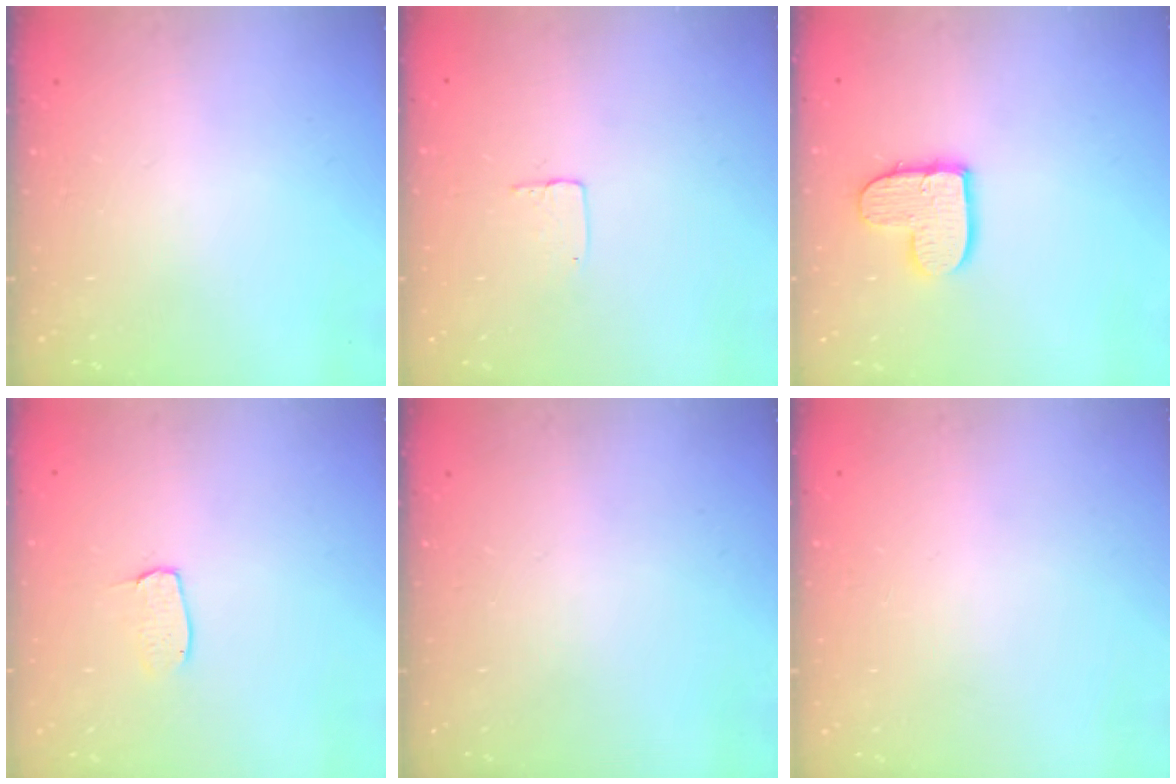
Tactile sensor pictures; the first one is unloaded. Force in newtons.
{"total": 3.5, "press": 3.5, "slide": 0.2}
{"total": 10.1, "press": 10.1, "slide": 0.7}
{"total": 3.9, "press": 3.9, "slide": 0.2}
{"total": 0.0}
{"total": 0.0}